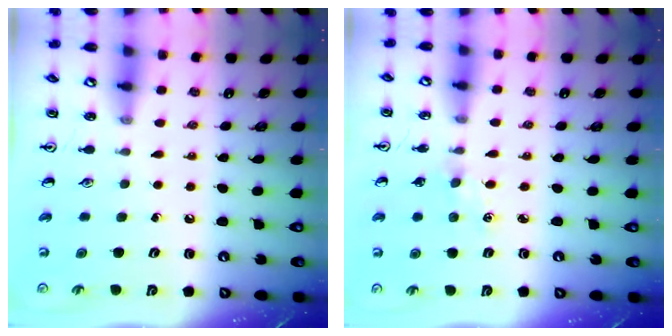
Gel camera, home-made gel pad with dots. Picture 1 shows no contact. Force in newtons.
{"total": 1.2, "press": 1.2, "slide": 0.3}